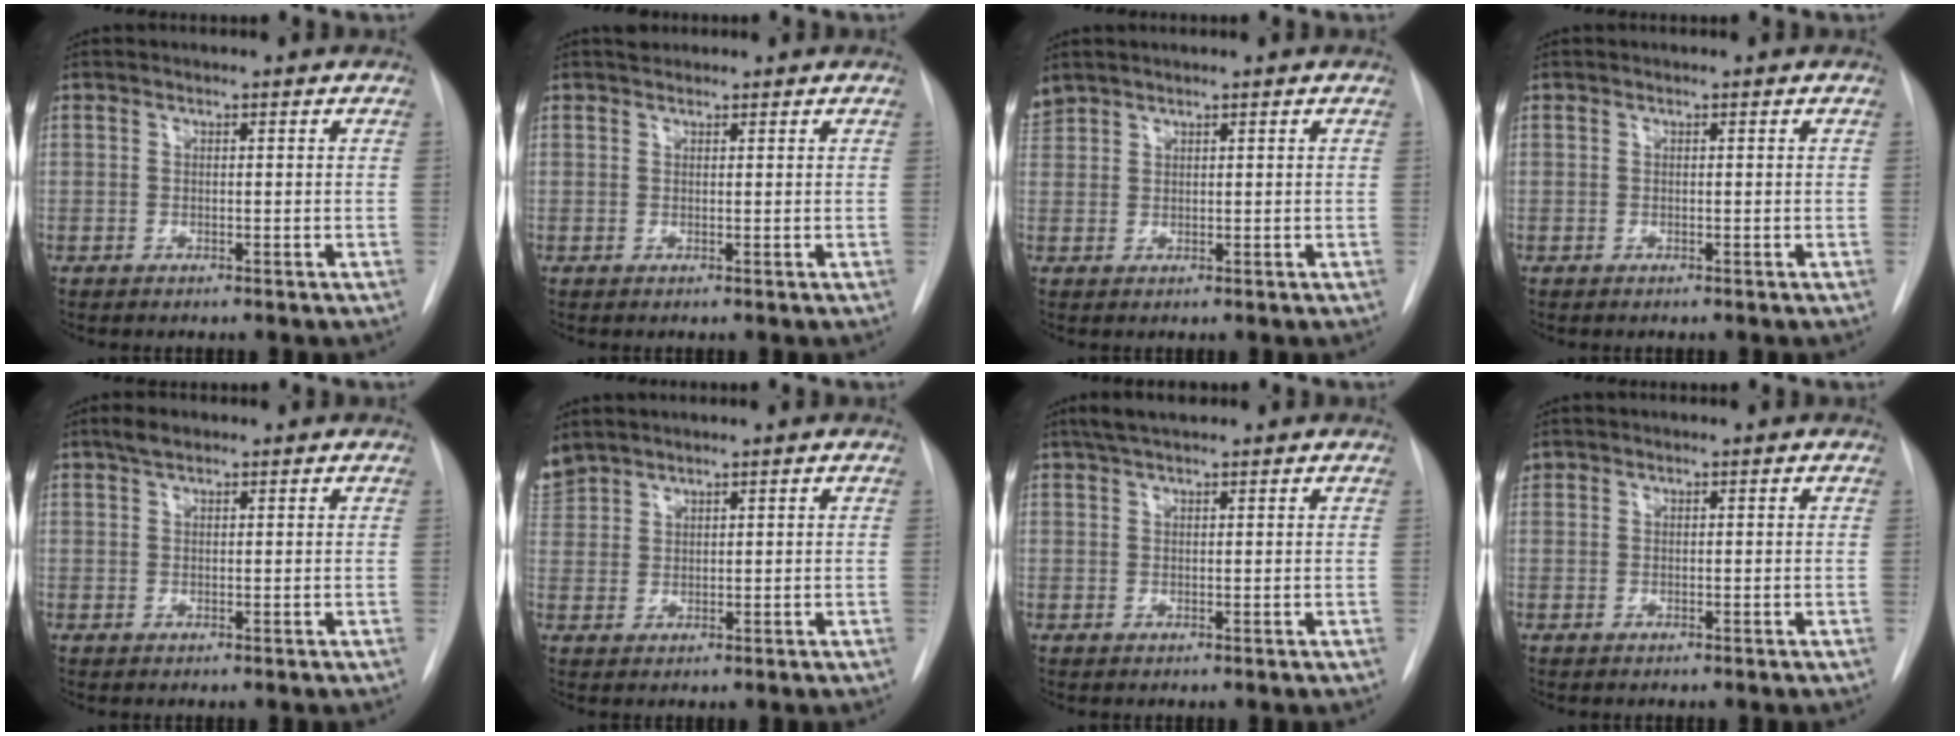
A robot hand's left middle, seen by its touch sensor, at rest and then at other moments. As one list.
[{"total": 1.2, "force": [1.1, 0.5, 0.1], "torque": [-0.007, 0.011, 0.017]}, {"total": 2.1, "force": [2.0, 0.6, 0.1], "torque": [-0.010, 0.017, 0.046]}, {"total": 0.0}, {"total": 2.0, "force": [1.5, 0.7, 1.1], "torque": [-0.024, 0.009, 0.027]}, {"total": 3.9, "force": [3.7, 1.3, 0.4], "torque": [-0.022, 0.016, 0.085]}, {"total": 3.6, "force": [2.9, 0.6, 2.0], "torque": [-0.038, 0.018, 0.051]}, {"total": 0.6, "force": [0.5, 0.4, 0.0], "torque": [0.000, 0.013, 0.009]}]